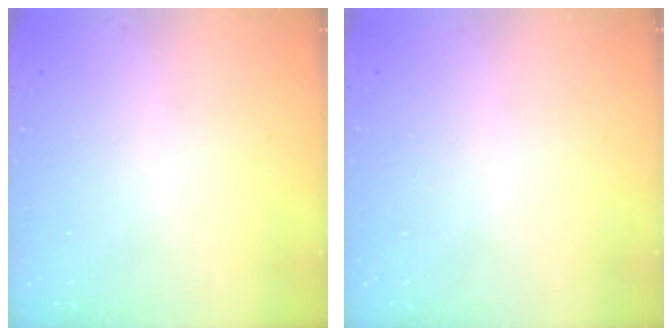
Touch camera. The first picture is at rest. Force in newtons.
{"total": 0.0}